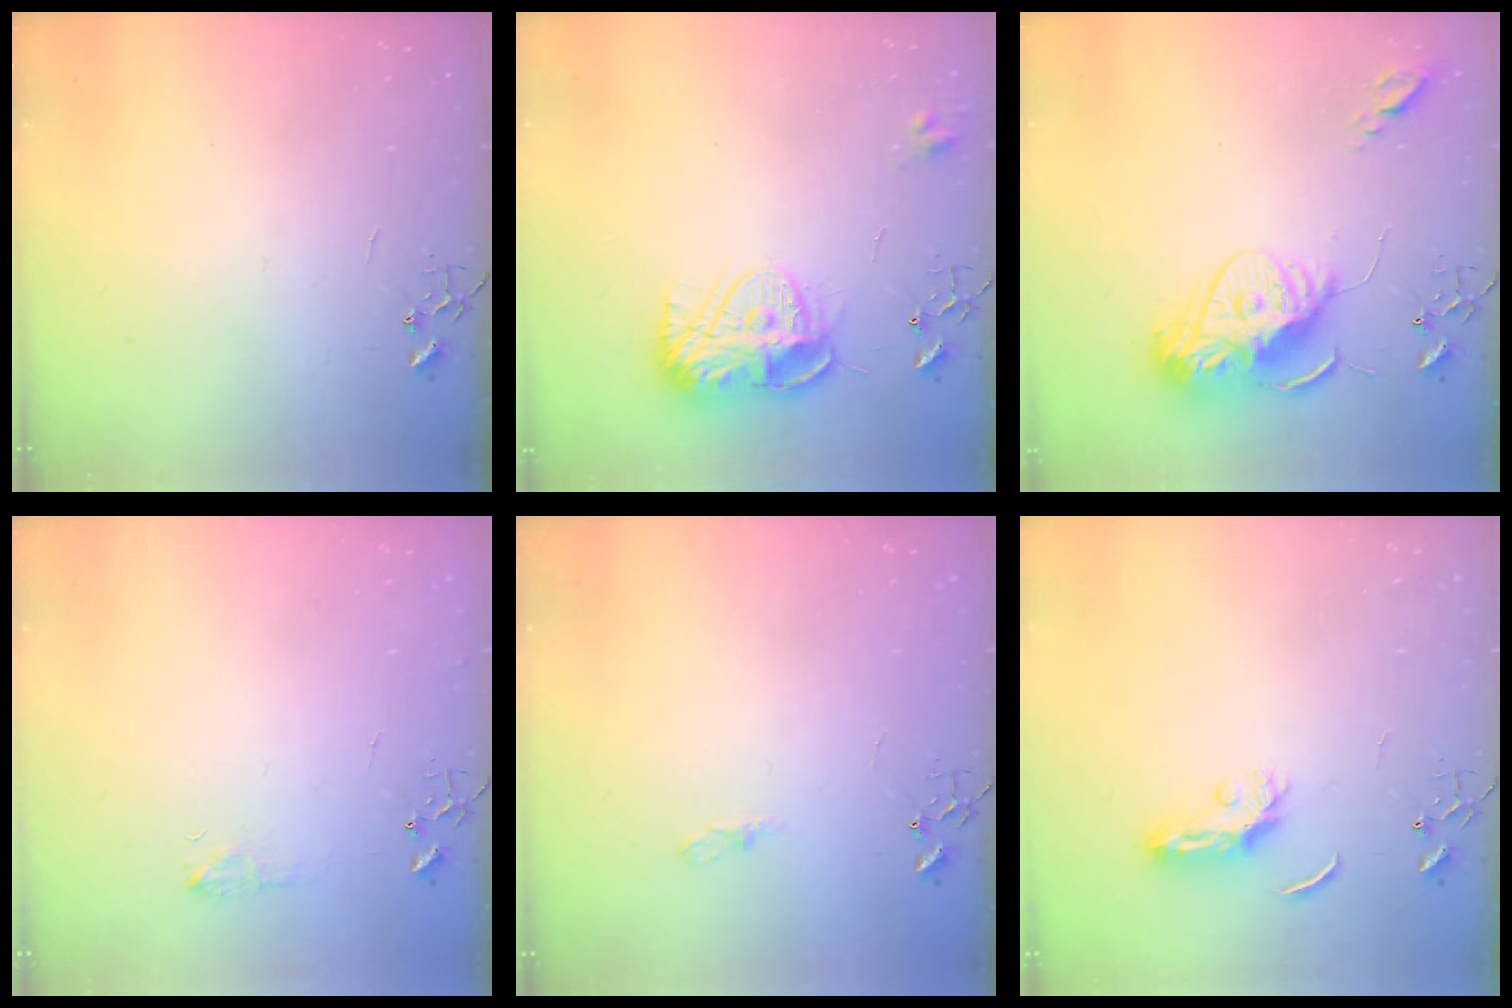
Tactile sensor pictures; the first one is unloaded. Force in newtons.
{"total": 12.6, "press": 12.6, "slide": 1.1}
{"total": 15.3, "press": 15.3, "slide": 1.3}
{"total": 6.4, "press": 6.3, "slide": 0.9}
{"total": 5.0, "press": 4.9, "slide": 0.6}
{"total": 5.6, "press": 5.6, "slide": 0.5}